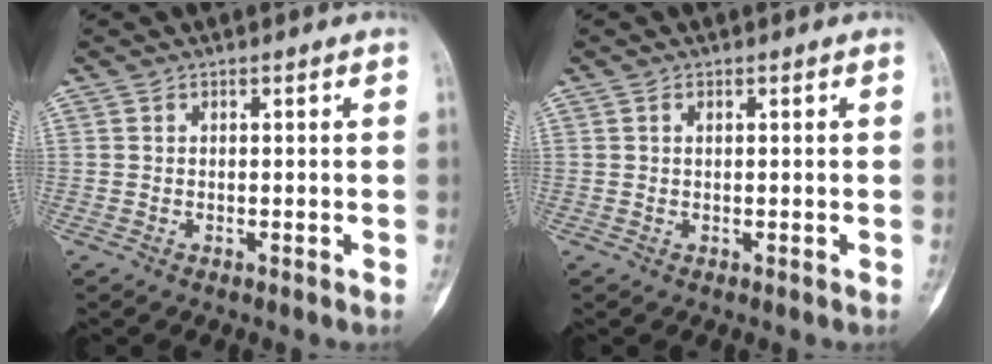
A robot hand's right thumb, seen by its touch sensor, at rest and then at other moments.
{"total": 0.5, "force": [0.1, 0.3, 0.4], "torque": [-0.009, 0.000, 0.003]}